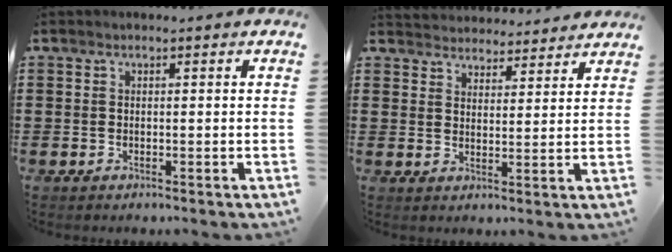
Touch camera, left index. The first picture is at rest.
{"total": 3.7, "force": [3.6, 0.7, -0.5], "torque": [-0.007, -0.018, 0.065]}